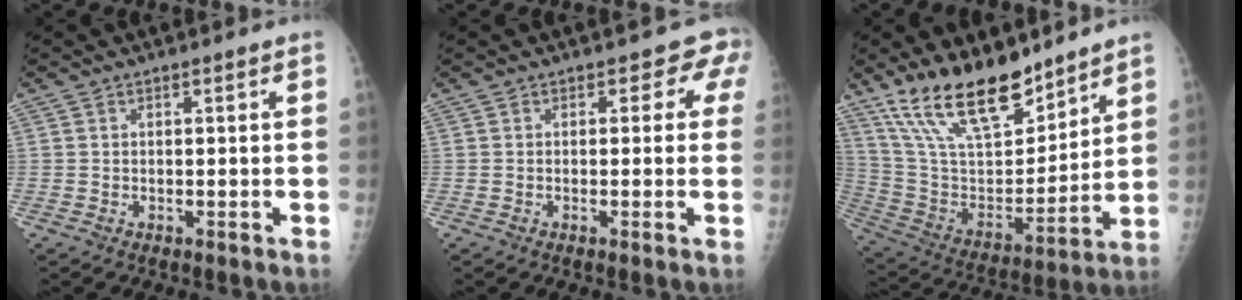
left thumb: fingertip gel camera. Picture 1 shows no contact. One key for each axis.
{"total": 2.9, "fx": 1.3, "fy": 2.2, "fz": 1.3, "tx": 0.020, "ty": 0.000, "tz": -0.003}
{"total": 20.7, "fx": 15.5, "fy": 7.8, "fz": 11.4, "tx": -0.160, "ty": -0.081, "tz": 0.290}